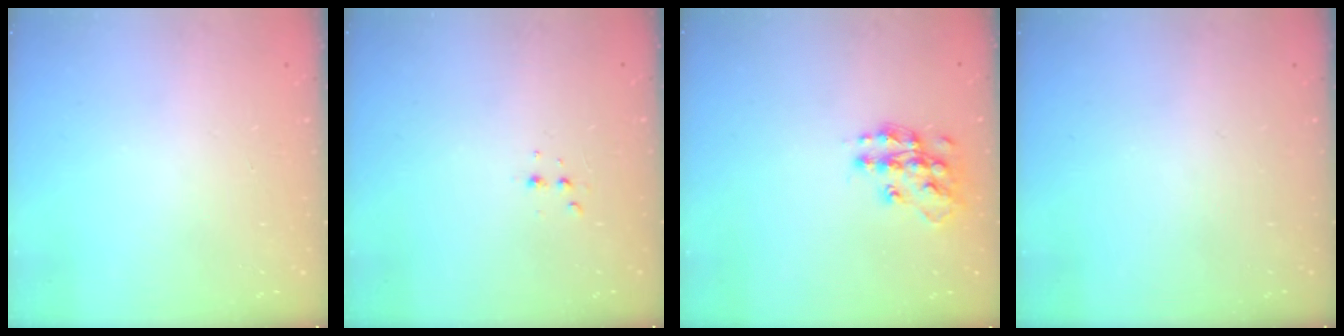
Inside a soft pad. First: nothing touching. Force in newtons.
{"total": 3.1, "press": 3.0, "slide": 0.6}
{"total": 13.2, "press": 13.1, "slide": 0.9}
{"total": 0.0}